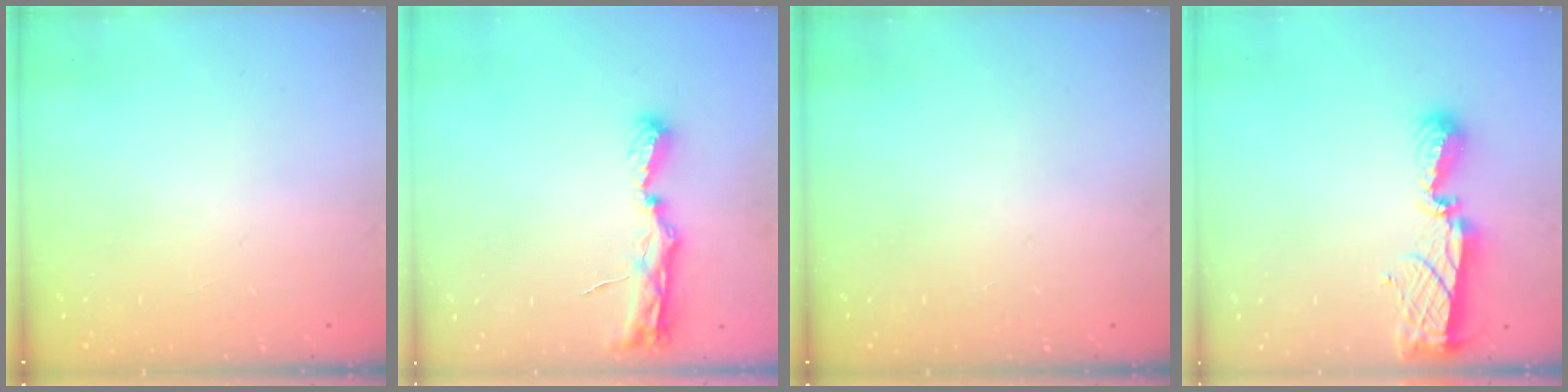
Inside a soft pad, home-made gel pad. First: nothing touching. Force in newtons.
{"total": 8.0, "press": 8.0, "slide": 0.7}
{"total": 0.0}
{"total": 8.4, "press": 8.4, "slide": 0.8}